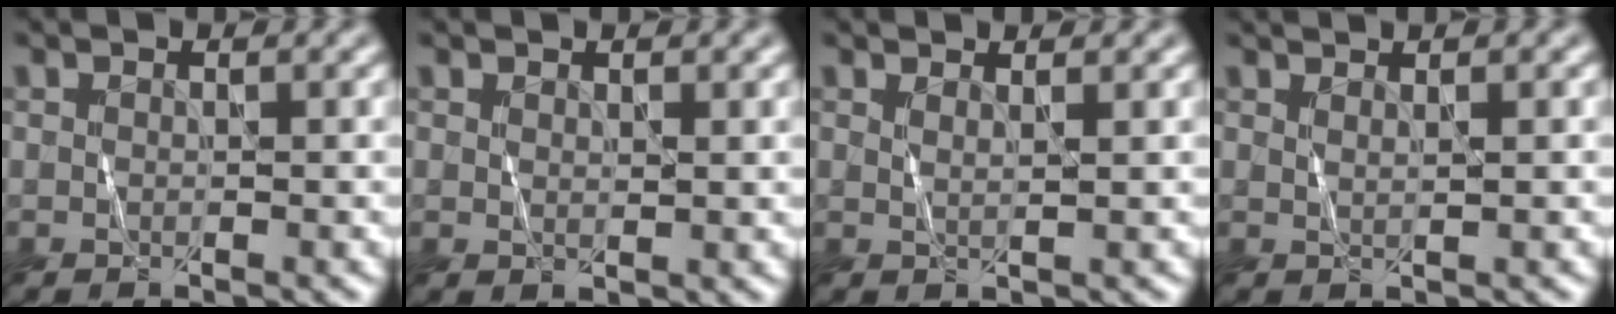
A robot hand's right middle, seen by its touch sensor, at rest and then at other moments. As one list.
[{"total": 0.8, "force": [0.5, 0.4, 0.5], "torque": [-0.010, -0.004, 0.013]}, {"total": 1.3, "force": [0.9, 0.4, 0.8], "torque": [-0.005, -0.001, 0.009]}, {"total": 2.2, "force": [1.5, 0.7, 1.5], "torque": [-0.011, -0.003, 0.008]}]